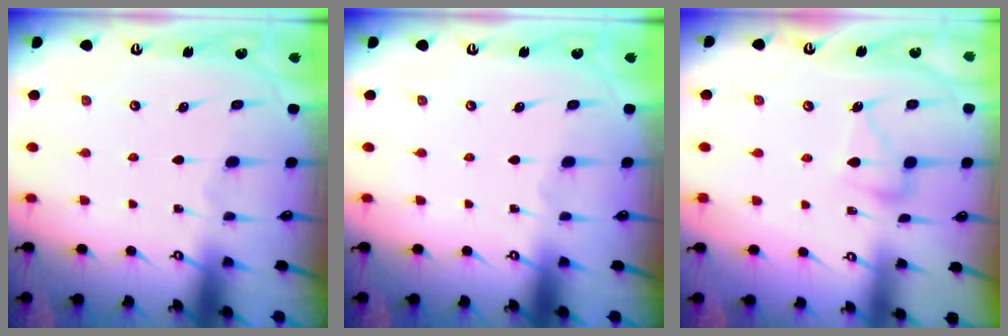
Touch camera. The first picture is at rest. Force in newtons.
{"total": 0.0}
{"total": 7.6, "press": 7.5, "slide": 0.5}